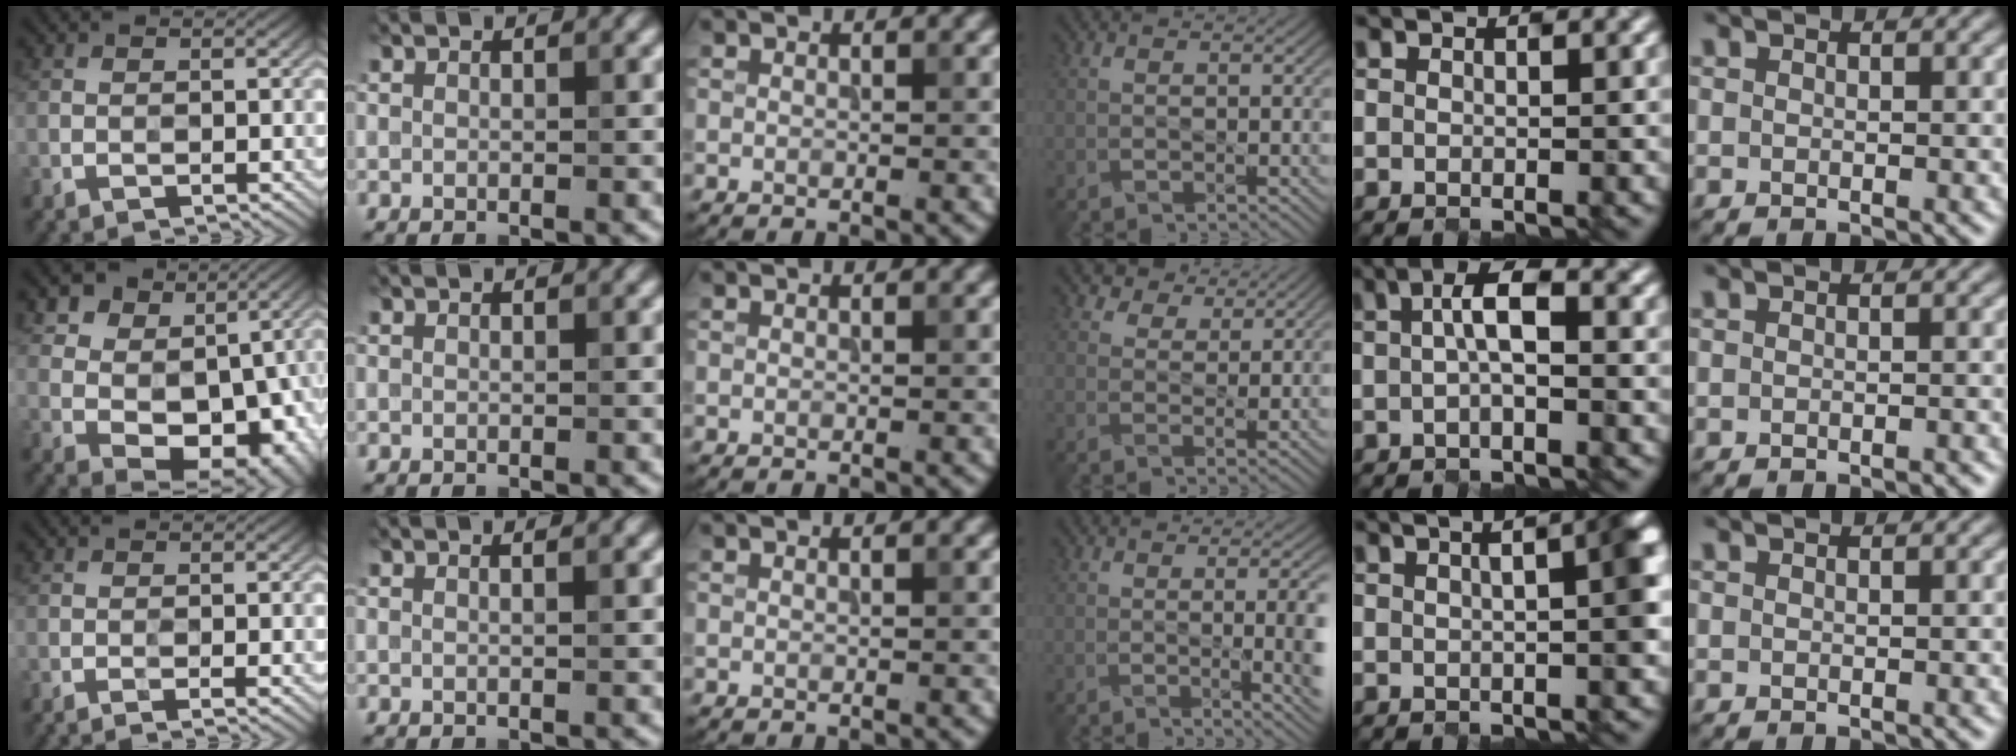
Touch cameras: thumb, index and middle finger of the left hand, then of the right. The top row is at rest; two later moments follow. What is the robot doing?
{"motion": "open", "object": "jewelry box"}